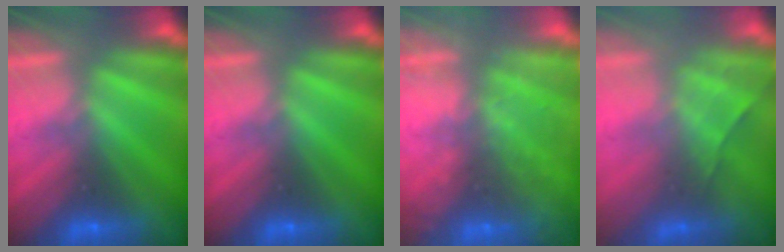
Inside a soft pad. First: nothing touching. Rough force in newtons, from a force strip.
{"total": 0.0}
{"total": 5.9}
{"total": 2.3}